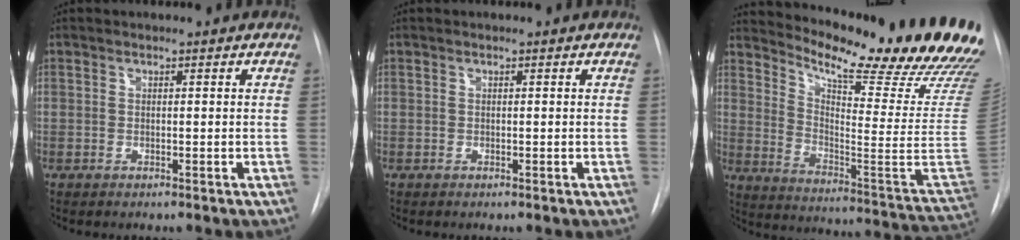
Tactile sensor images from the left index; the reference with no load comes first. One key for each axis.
{"total": 0.0}
{"total": 26.1, "fx": 22.2, "fy": 0.4, "fz": 13.6, "tx": -0.217, "ty": -0.115, "tz": 0.292}